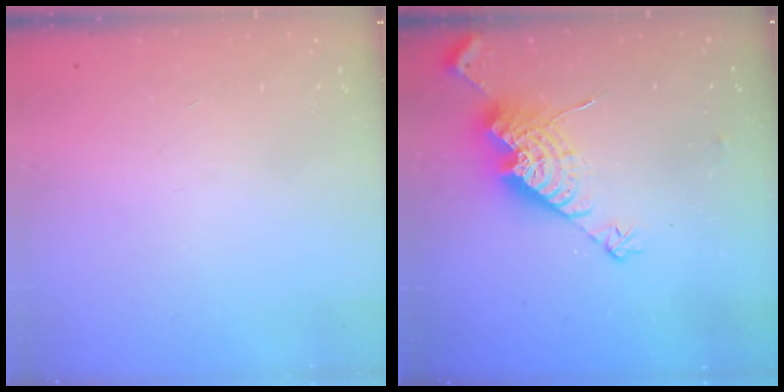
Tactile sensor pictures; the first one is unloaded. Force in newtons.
{"total": 14.2, "press": 14.2, "slide": 1.2}